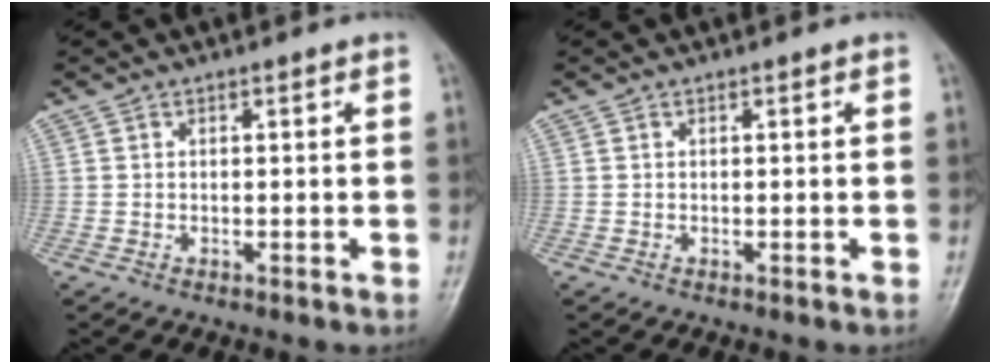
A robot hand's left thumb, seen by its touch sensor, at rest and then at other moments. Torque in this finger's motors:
{"motor_torque": [0.00, 0.00, -0.11, -0.09, 0.00]}